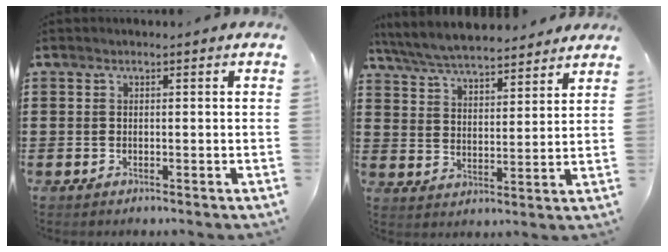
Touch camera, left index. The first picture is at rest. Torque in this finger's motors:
{"motor_torque": [0.99, -1.14, 0.46, 0.21]}